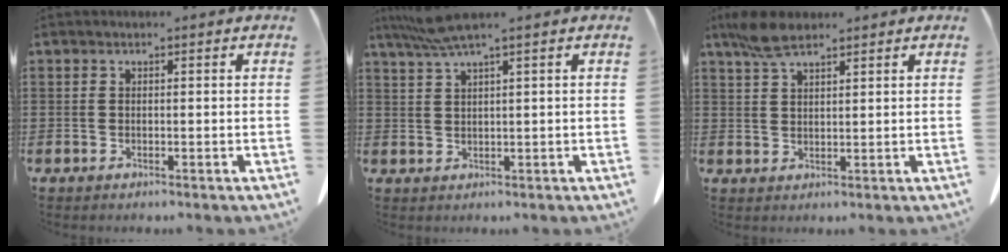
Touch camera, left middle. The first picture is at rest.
{"total": 4.3, "force": [3.0, -0.2, 3.0], "torque": [-0.074, -0.001, 0.055]}
{"total": 5.3, "force": [3.8, 1.6, 3.3], "torque": [-0.073, 0.001, 0.071]}